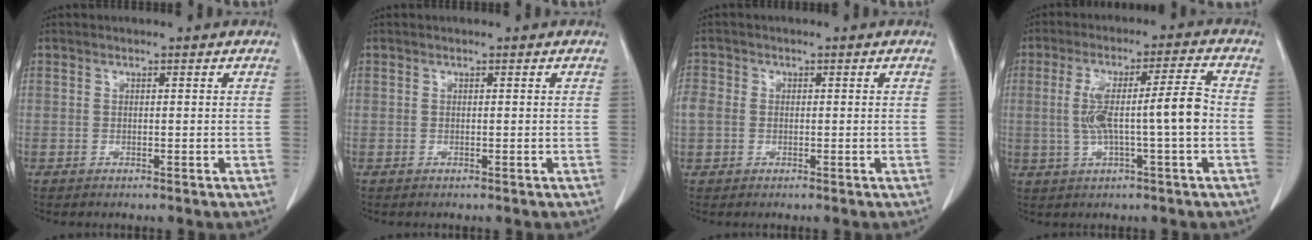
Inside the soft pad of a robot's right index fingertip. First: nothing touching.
{"total": 0.0}
{"total": 3.3, "force": [-0.1, 2.9, 1.7], "torque": [-0.051, 0.016, 0.000]}
{"total": 9.7, "force": [-0.7, 0.5, 9.7], "torque": [-0.174, 0.022, -0.012]}